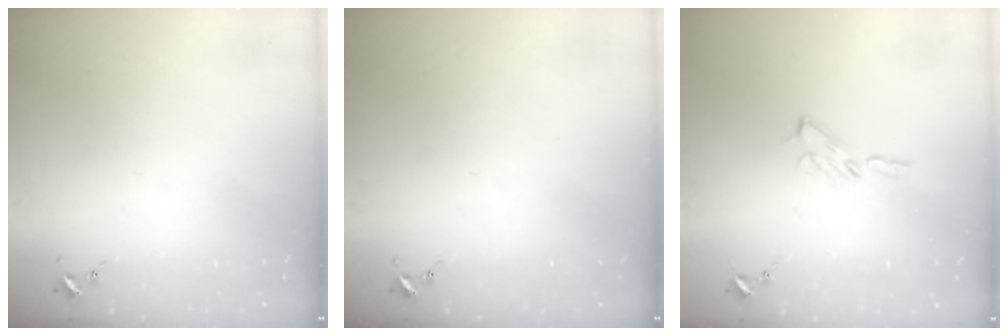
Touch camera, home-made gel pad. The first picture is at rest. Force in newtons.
{"total": 0.0}
{"total": 4.0, "press": 4.0, "slide": 0.4}